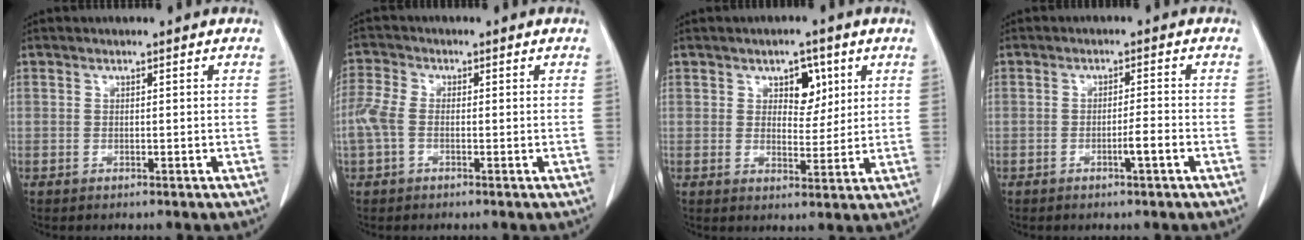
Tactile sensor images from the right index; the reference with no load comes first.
{"total": 4.3, "force": [-0.8, 2.5, 3.5], "torque": [-0.105, 0.010, -0.023]}
{"total": 4.9, "force": [2.2, 2.9, 3.3], "torque": [-0.041, 0.007, 0.034]}
{"total": 2.8, "force": [-1.2, -0.2, 2.5], "torque": [-0.041, -0.002, -0.022]}